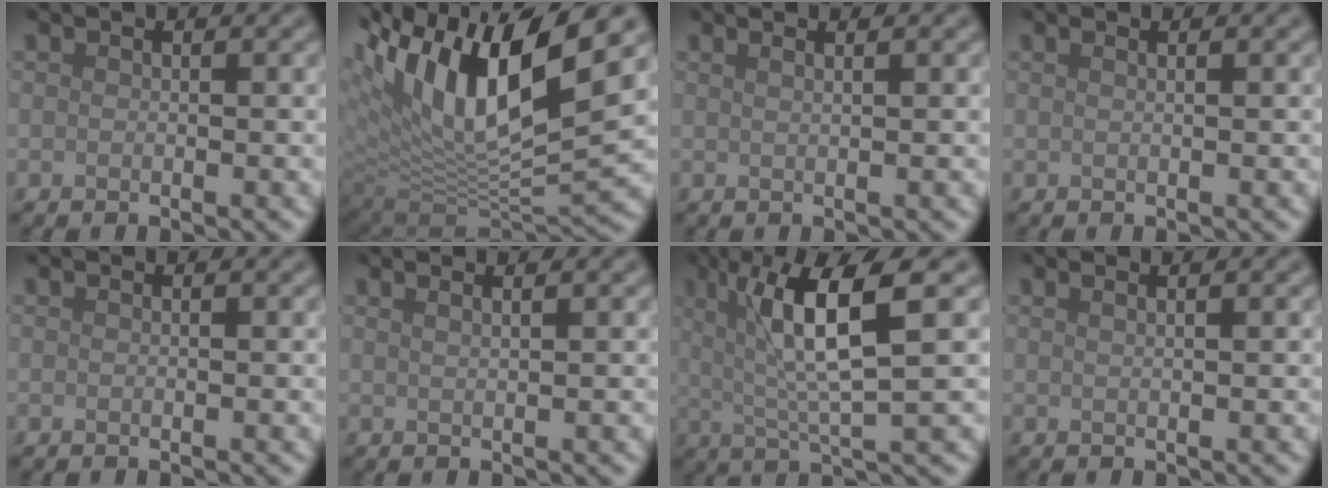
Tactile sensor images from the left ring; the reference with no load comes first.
{"total": 14.7, "force": [5.6, 5.7, 12.4], "torque": [-0.237, 0.007, 0.098]}
{"total": 2.5, "force": [1.5, 1.2, 1.7], "torque": [0.001, 0.006, -0.010]}
{"total": 1.2, "force": [0.7, 0.6, 0.8], "torque": [-0.001, -0.004, -0.001]}
{"total": 0.0}
{"total": 2.9, "force": [1.7, 1.3, 1.9], "torque": [-0.002, 0.012, -0.009]}
{"total": 7.5, "force": [1.9, 1.4, 7.1], "torque": [-0.129, 0.003, 0.035]}
{"total": 2.2, "force": [1.3, 1.1, 1.5], "torque": [0.001, 0.001, -0.010]}